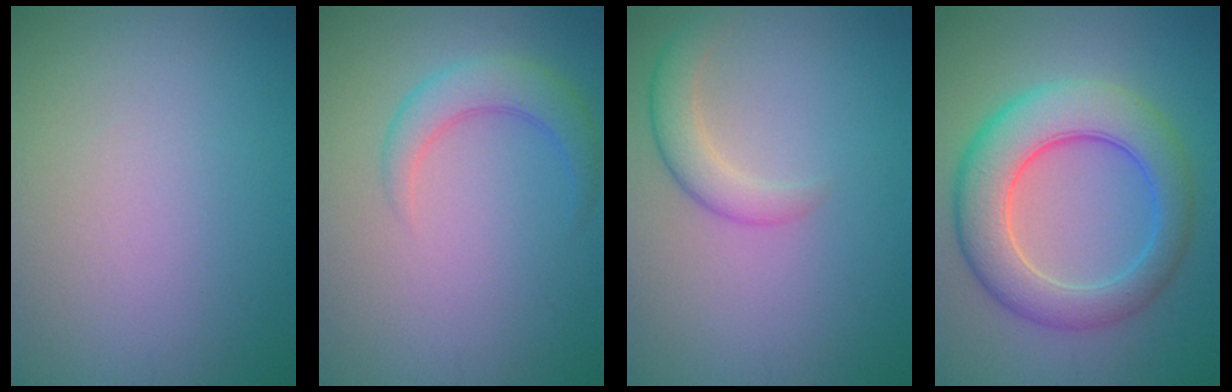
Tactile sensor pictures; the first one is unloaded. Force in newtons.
{"total": 3.1, "press": 3.1, "slide": 0.1}
{"total": 2.6, "press": 2.6, "slide": 0.1}
{"total": 7.9, "press": 7.9, "slide": 0.1}